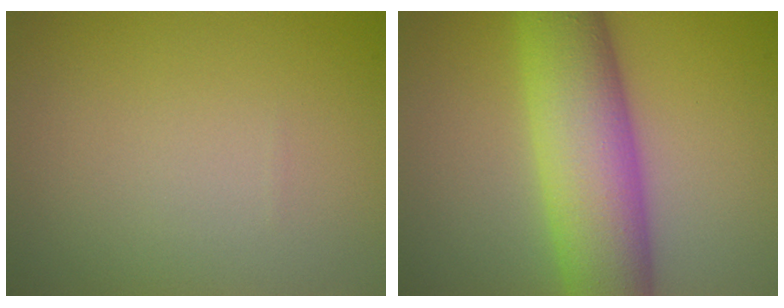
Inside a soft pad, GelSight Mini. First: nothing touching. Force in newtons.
{"total": 10.0, "press": 10.0, "slide": 0.3}